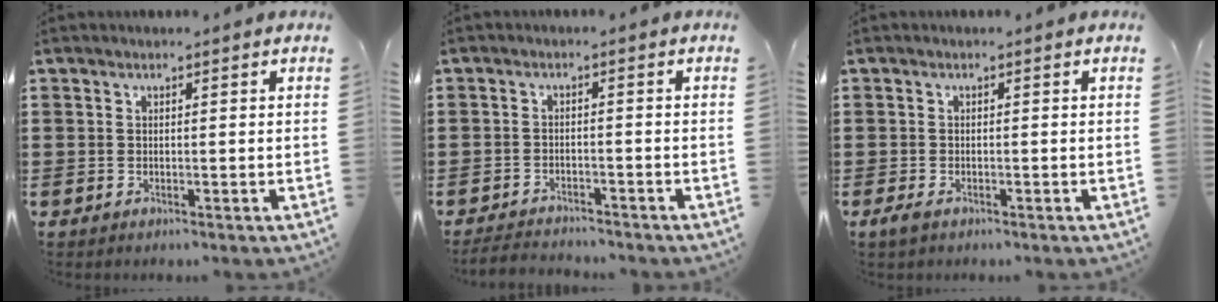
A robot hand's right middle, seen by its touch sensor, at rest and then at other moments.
{"total": 2.8, "force": [-2.8, 0.2, 0.2], "torque": [-0.010, -0.004, -0.059]}
{"total": 1.1, "force": [-0.6, 0.5, 0.8], "torque": [-0.026, -0.008, -0.014]}